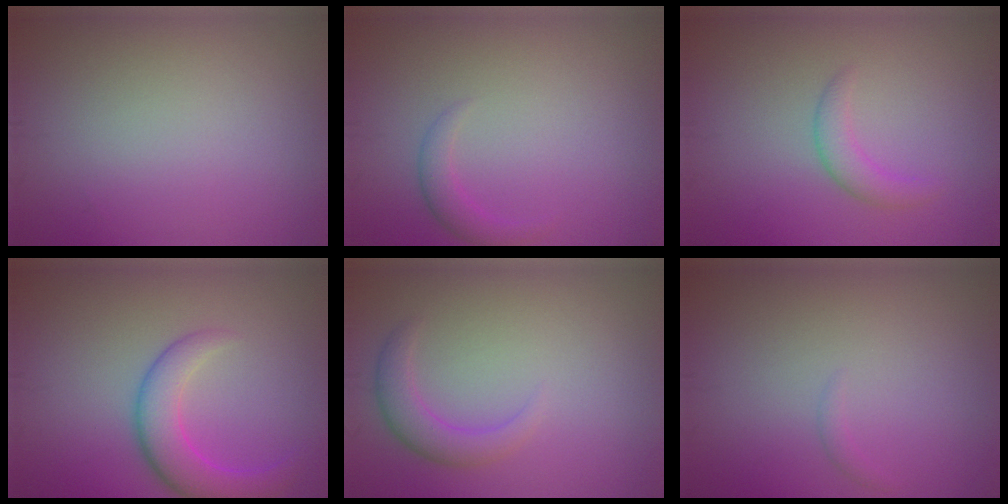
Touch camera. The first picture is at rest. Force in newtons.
{"total": 1.5, "press": 1.5, "slide": 0.2}
{"total": 1.9, "press": 1.9, "slide": 0.1}
{"total": 4.6, "press": 4.6, "slide": 0.2}
{"total": 2.5, "press": 2.5, "slide": 0.1}
{"total": 0.6, "press": 0.6, "slide": 0.1}